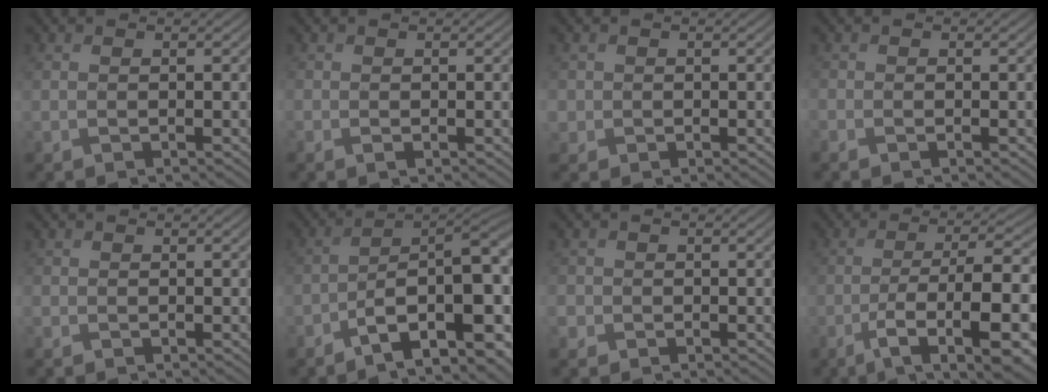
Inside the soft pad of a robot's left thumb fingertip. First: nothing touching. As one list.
[{"total": 0.9, "force": [-0.3, 0.7, 0.5], "torque": [-0.010, -0.005, -0.006]}, {"total": 1.7, "force": [0.0, 1.7, 0.1], "torque": [-0.002, -0.004, -0.001]}, {"total": 1.1, "force": [-0.8, 0.7, 0.2], "torque": [-0.006, -0.005, -0.020]}, {"total": 0.7, "force": [-0.5, 0.5, 0.0], "torque": [-0.001, -0.006, -0.011]}, {"total": 14.0, "force": [-6.0, 5.6, 11.3], "torque": [-0.149, -0.005, -0.093]}, {"total": 1.6, "force": [-0.5, 1.5, 0.1], "torque": [0.004, -0.003, -0.014]}, {"total": 13.0, "force": [-5.7, 3.6, 11.2], "torque": [-0.175, -0.002, -0.084]}]